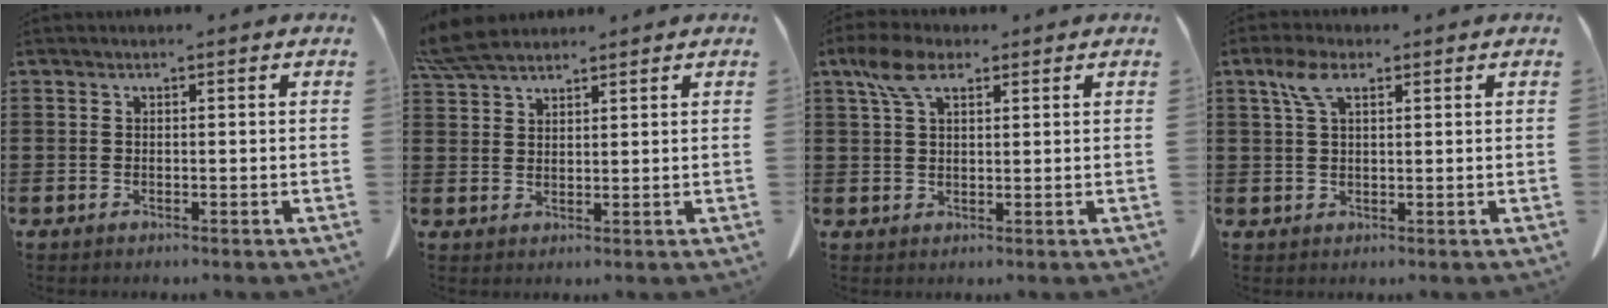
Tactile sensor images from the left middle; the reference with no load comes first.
{"total": 5.4, "force": [4.7, 1.2, 2.4], "torque": [-0.061, -0.004, 0.092]}
{"total": 5.8, "force": [3.2, 2.7, 4.1], "torque": [-0.091, 0.009, 0.059]}
{"total": 4.7, "force": [2.4, 1.9, 3.6], "torque": [-0.081, 0.007, 0.043]}